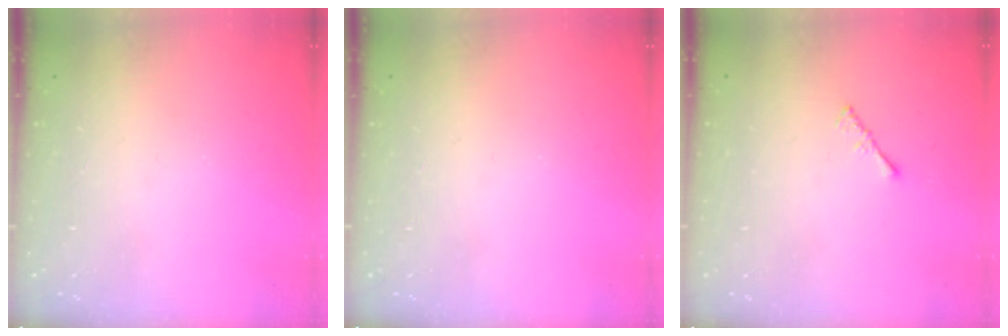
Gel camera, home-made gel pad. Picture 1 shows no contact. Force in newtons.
{"total": 0.0}
{"total": 1.5, "press": 1.4, "slide": 0.4}